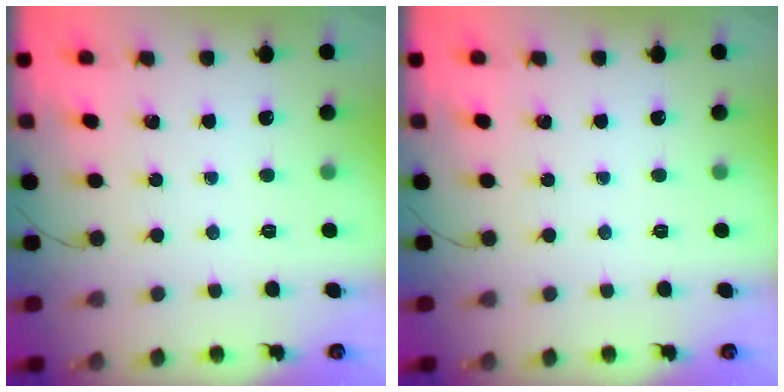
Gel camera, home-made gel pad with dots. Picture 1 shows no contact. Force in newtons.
{"total": 0.0}